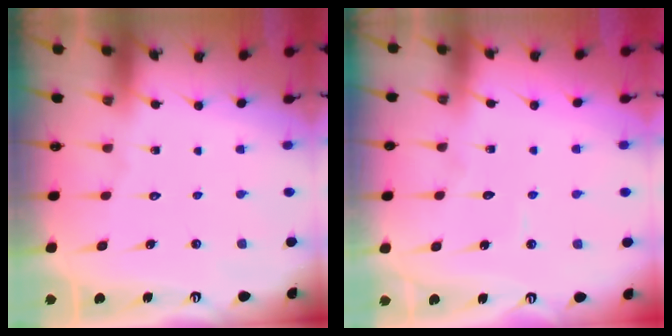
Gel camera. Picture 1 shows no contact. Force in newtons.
{"total": 3.4, "press": 3.4, "slide": 0.4}